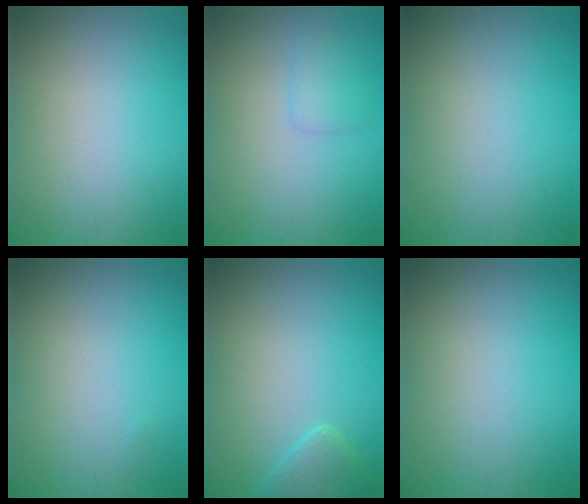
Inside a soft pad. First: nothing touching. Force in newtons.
{"total": 1.4, "press": 1.4, "slide": 0.1}
{"total": 0.0}
{"total": 0.0}
{"total": 2.2, "press": 2.2, "slide": 0.1}
{"total": 0.0}